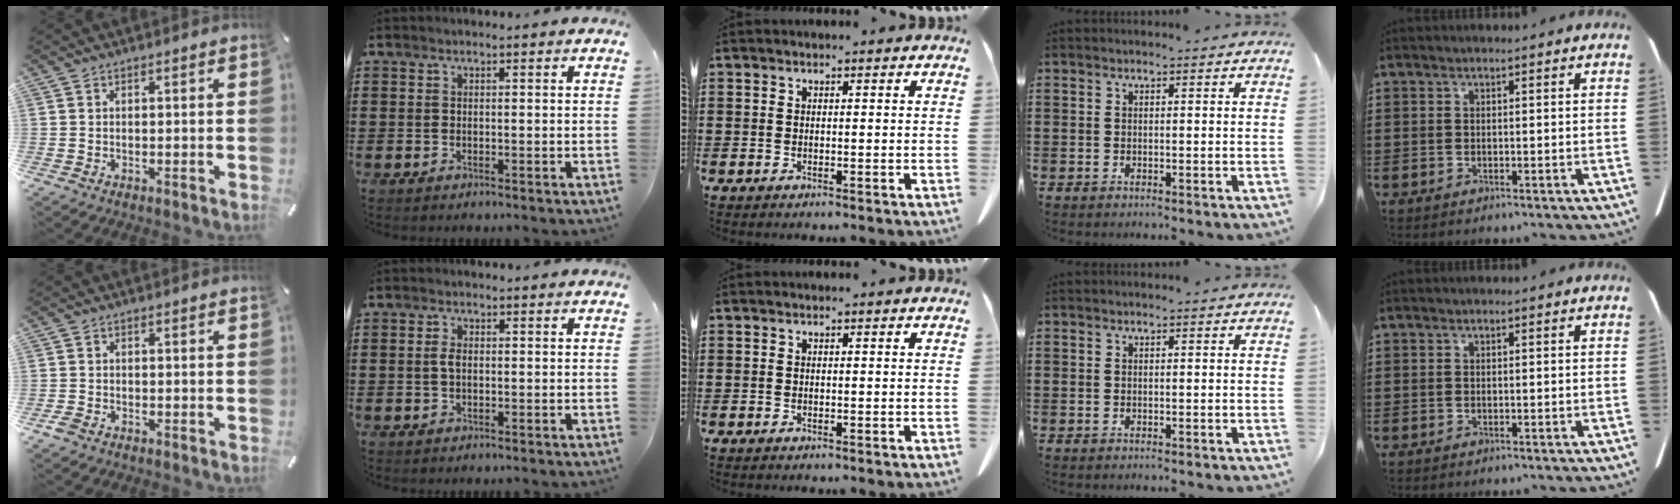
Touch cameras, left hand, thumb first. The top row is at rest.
{"thumb": {"total": 1.7, "force": [-1.1, 1.0, 0.9], "torque": [-0.022, 0.001, -0.023]}, "index": {"total": 1.7, "force": [0.0, 0.8, 1.5], "torque": [-0.032, 0.003, 0.000]}}